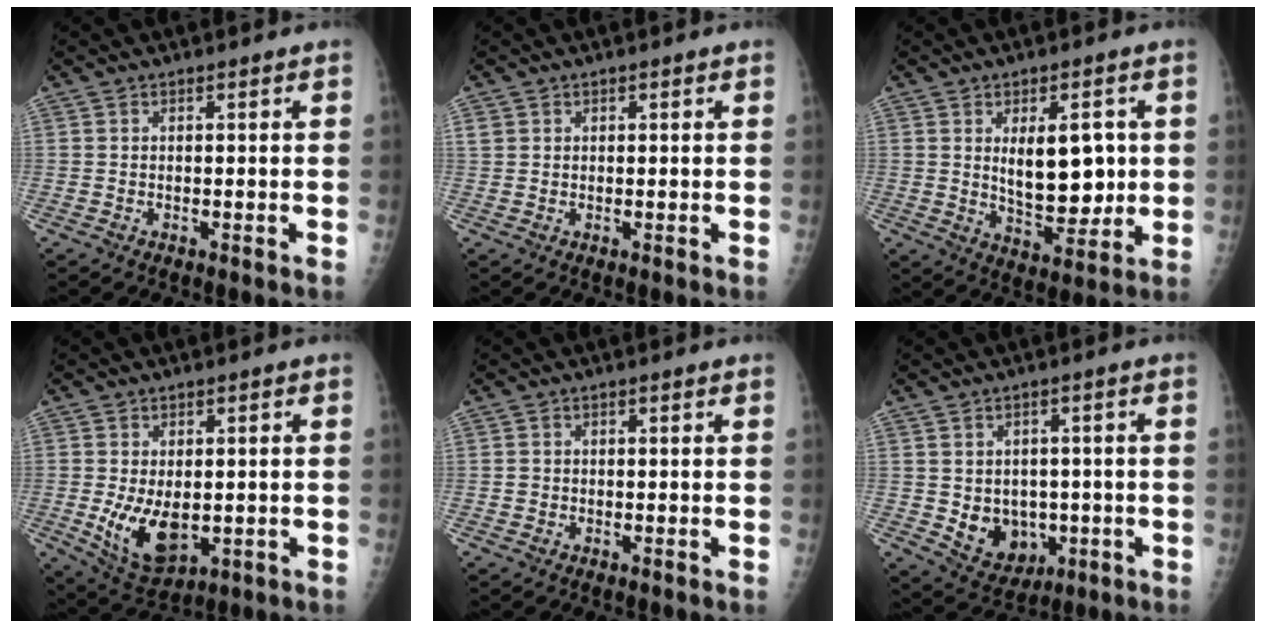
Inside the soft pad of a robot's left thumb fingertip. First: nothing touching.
{"total": 1.6, "force": [0.6, 1.4, 0.3], "torque": [0.004, 0.000, 0.013]}
{"total": 11.2, "force": [1.7, 5.9, 9.4], "torque": [-0.107, -0.022, 0.041]}
{"total": 9.8, "force": [-1.4, 5.8, 7.7], "torque": [-0.120, -0.013, -0.007]}
{"total": 0.9, "force": [-0.4, 0.8, -0.1], "torque": [0.003, 0.003, -0.005]}
{"total": 9.0, "force": [-1.5, 7.2, 5.1], "torque": [-0.044, 0.005, -0.003]}